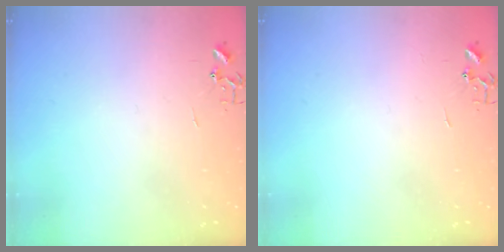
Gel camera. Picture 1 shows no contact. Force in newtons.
{"total": 0.0}